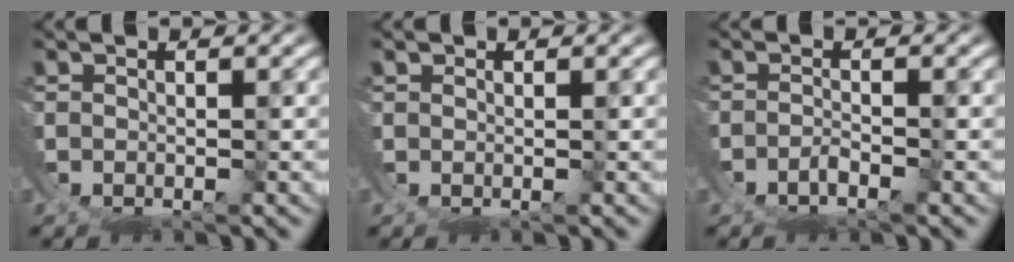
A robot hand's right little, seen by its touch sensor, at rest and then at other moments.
{"total": 0.7, "force": [0.6, -0.1, -0.3], "torque": [0.009, 0.002, 0.009]}
{"total": 3.0, "force": [-2.3, 1.7, 1.0], "torque": [-0.030, -0.022, -0.027]}